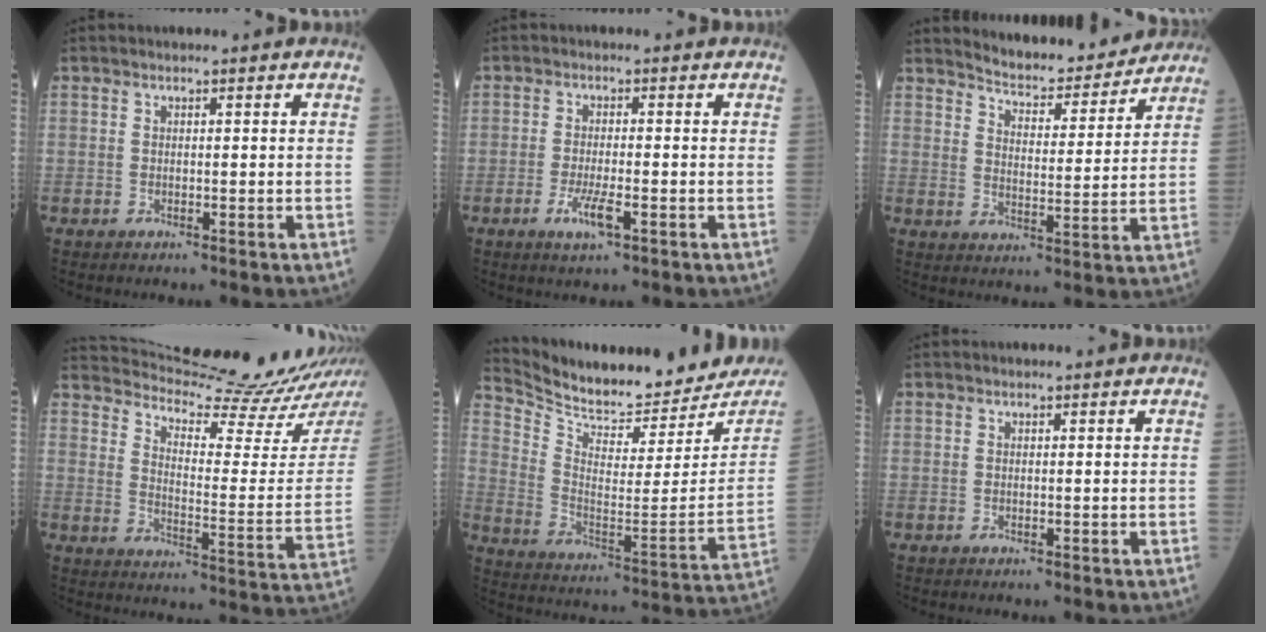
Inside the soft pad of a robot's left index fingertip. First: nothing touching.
{"total": 3.8, "force": [-1.7, 0.6, 3.3], "torque": [-0.071, -0.006, -0.031]}
{"total": 11.7, "force": [11.3, 1.8, 2.4], "torque": [-0.035, -0.006, 0.157]}
{"total": 21.5, "force": [20.4, -1.0, 6.8], "torque": [-0.121, -0.106, 0.273]}
{"total": 19.4, "force": [18.7, 3.7, 3.6], "torque": [-0.072, -0.069, 0.269]}
{"total": 0.0}